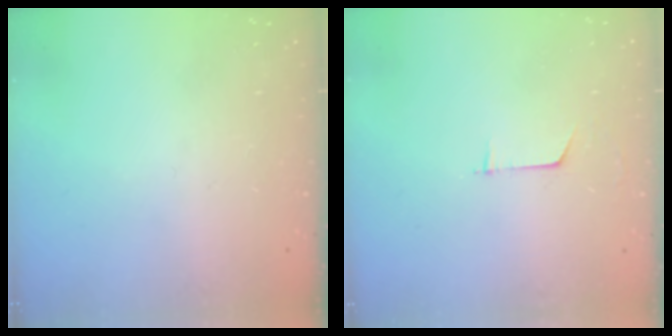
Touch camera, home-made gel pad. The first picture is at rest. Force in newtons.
{"total": 3.7, "press": 3.6, "slide": 0.4}